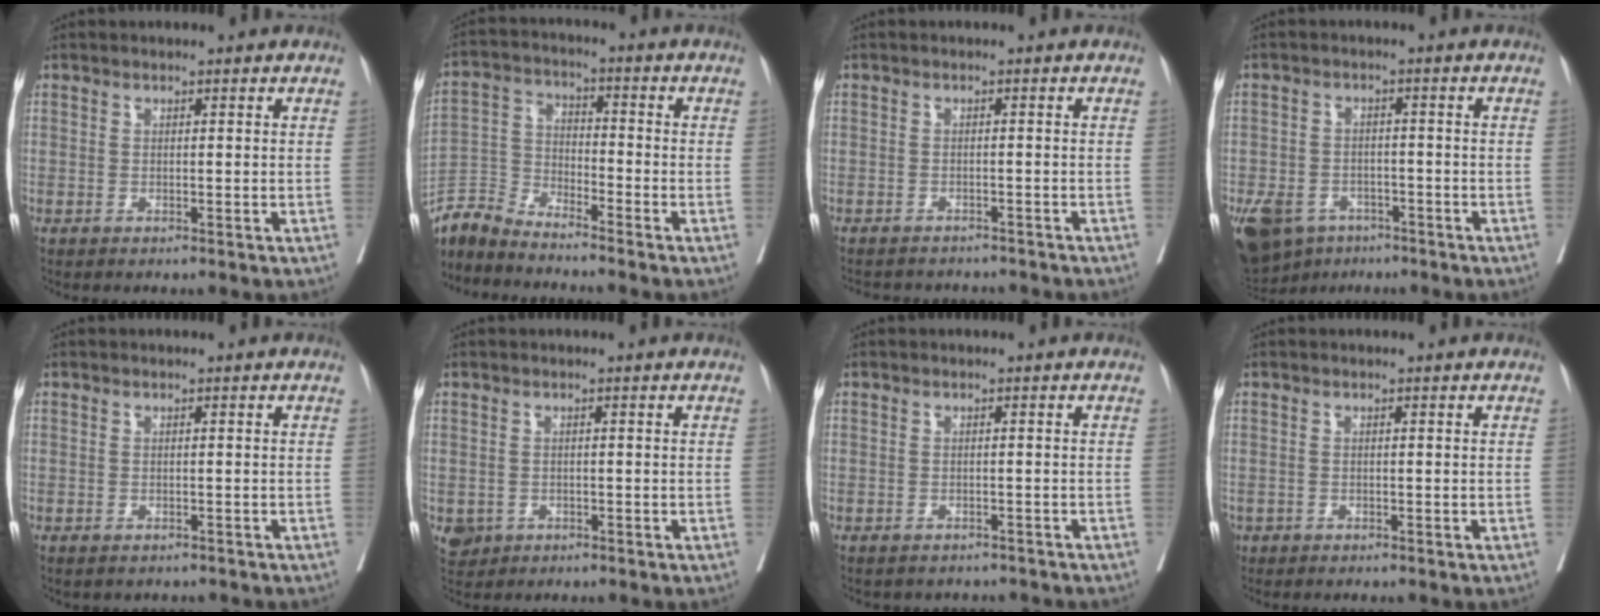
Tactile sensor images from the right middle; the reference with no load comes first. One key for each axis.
{"total": 7.1, "fx": -7.1, "fy": 0.0, "fz": 0.5, "tx": -0.011, "ty": 0.001, "tz": -0.144}
{"total": 7.4, "fx": -6.9, "fy": 1.9, "fz": 1.6, "tx": -0.022, "ty": 0.003, "tz": -0.081}
{"total": 13.6, "fx": -7.2, "fy": 9.8, "fz": 6.1, "tx": -0.164, "ty": -0.010, "tz": -0.097}
{"total": 2.5, "fx": -2.1, "fy": 1.1, "fz": 0.7, "tx": -0.007, "ty": 0.000, "tz": -0.024}
{"total": 2.7, "fx": -1.2, "fy": 2.3, "fz": 0.6, "tx": -0.007, "ty": 0.003, "tz": -0.012}
{"total": 4.8, "fx": -4.4, "fy": 1.9, "fz": 0.7, "tx": -0.003, "ty": 0.004, "tz": -0.046}
{"total": 0.7, "fx": -0.4, "fy": 0.6, "fz": 0.1, "tx": -0.008, "ty": 0.002, "tz": -0.004}